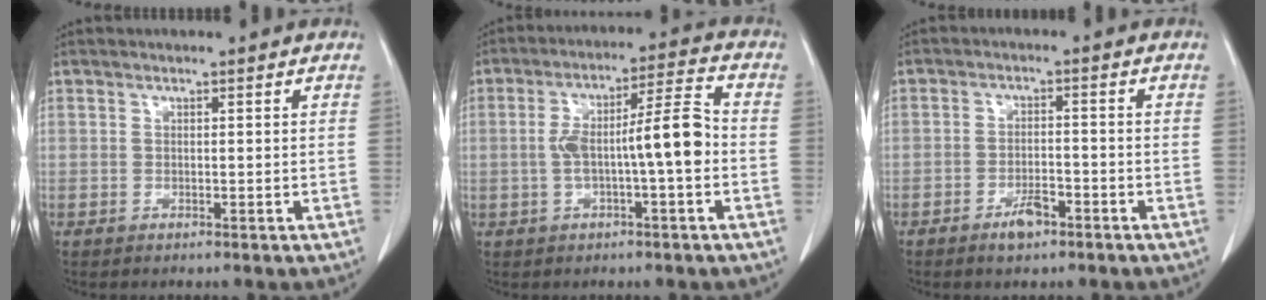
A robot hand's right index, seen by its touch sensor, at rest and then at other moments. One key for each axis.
{"total": 9.8, "fx": -1.4, "fy": 0.9, "fz": 9.7, "tx": -0.167, "ty": 0.028, "tz": -0.025}
{"total": 3.8, "fx": -2.4, "fy": 1.5, "fz": 2.5, "tx": -0.042, "ty": 0.003, "tz": -0.039}